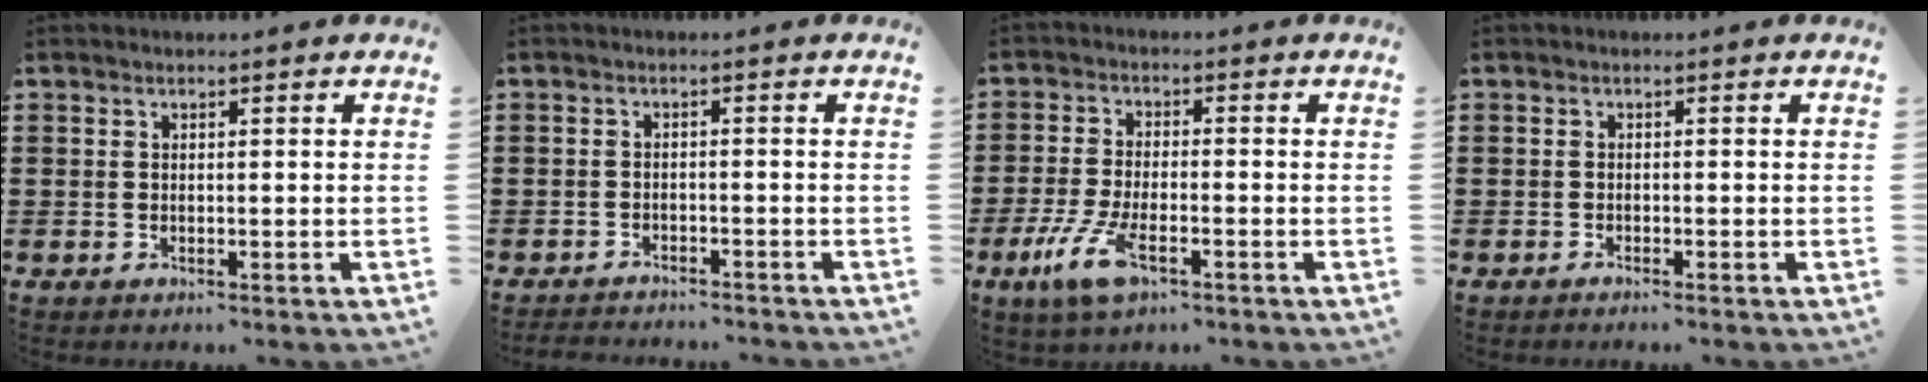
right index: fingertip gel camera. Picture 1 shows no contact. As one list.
[{"total": 2.1, "force": [-2.1, 0.0, -0.2], "torque": [-0.003, 0.000, -0.045]}, {"total": 6.9, "force": [-3.3, 2.2, 5.6], "torque": [-0.138, -0.017, -0.064]}, {"total": 0.8, "force": [-0.8, -0.2, 0.1], "torque": [-0.004, -0.003, -0.015]}]